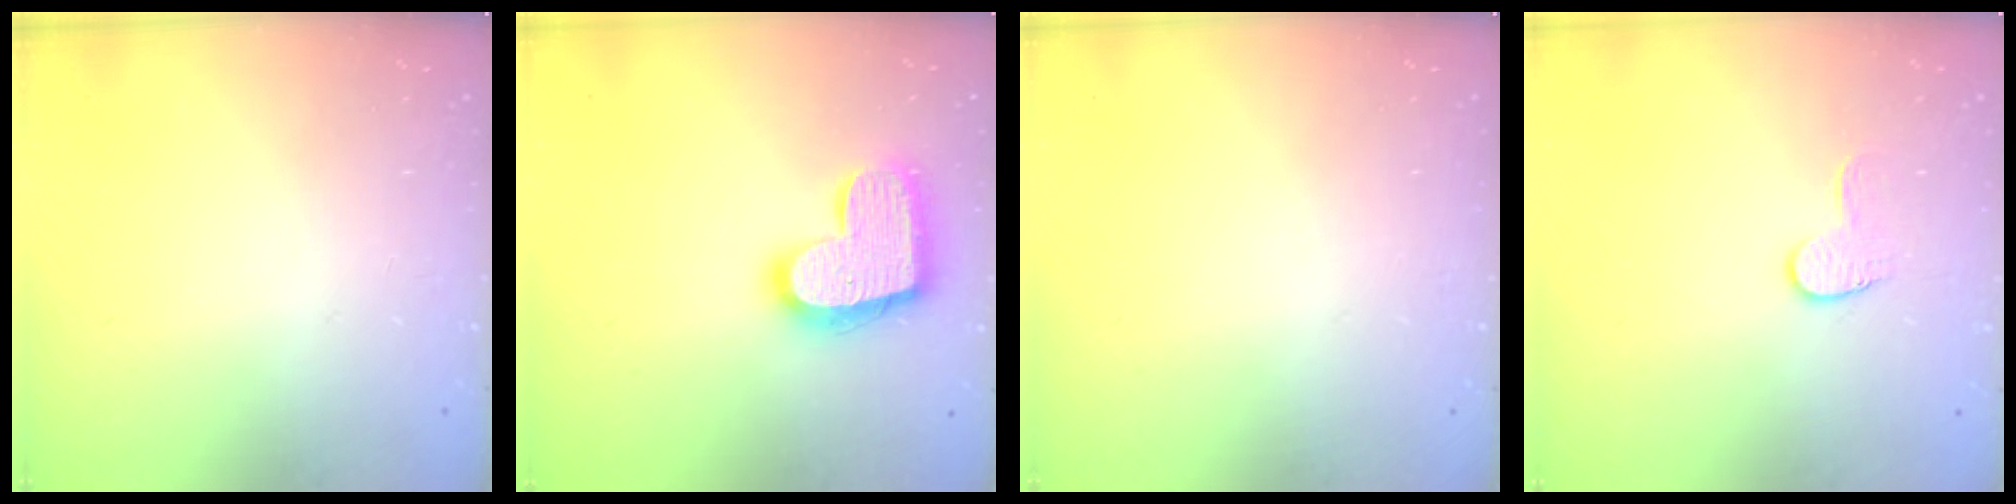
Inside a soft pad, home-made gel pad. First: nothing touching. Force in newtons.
{"total": 17.0, "press": 17.0, "slide": 1.1}
{"total": 0.0}
{"total": 6.2, "press": 6.2, "slide": 0.4}